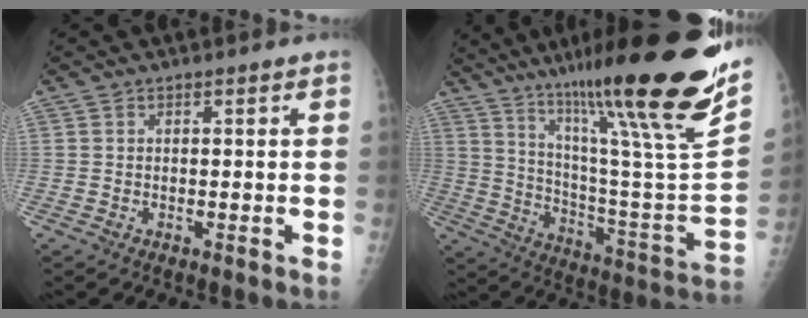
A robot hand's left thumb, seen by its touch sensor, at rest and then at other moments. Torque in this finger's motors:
{"motor_torque": [1.68, -0.29, 1.35, -1.44, 0.39]}